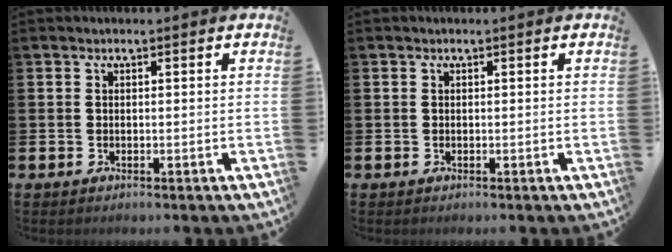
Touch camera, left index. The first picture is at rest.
{"total": 0.0}